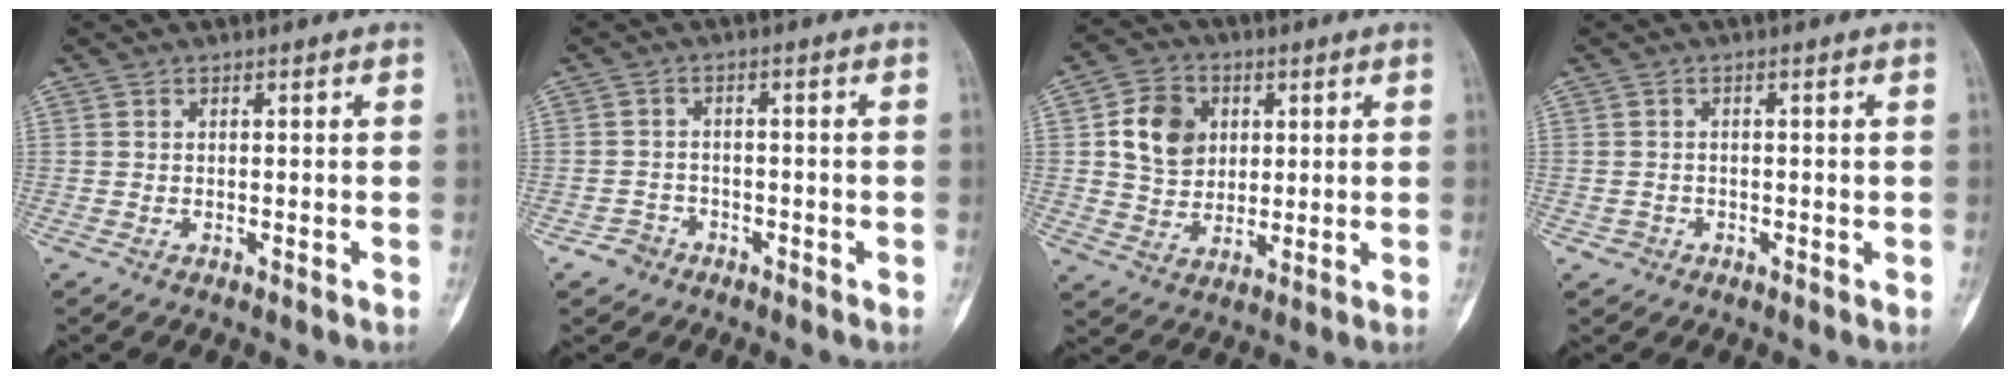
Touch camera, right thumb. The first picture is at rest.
{"total": 3.2, "force": [-1.9, 2.6, 0.1], "torque": [0.016, 0.016, -0.035]}
{"total": 10.4, "force": [2.4, 8.5, 5.6], "torque": [-0.065, -0.004, 0.044]}
{"total": 1.7, "force": [-0.6, 1.6, 0.0], "torque": [0.018, 0.008, -0.012]}